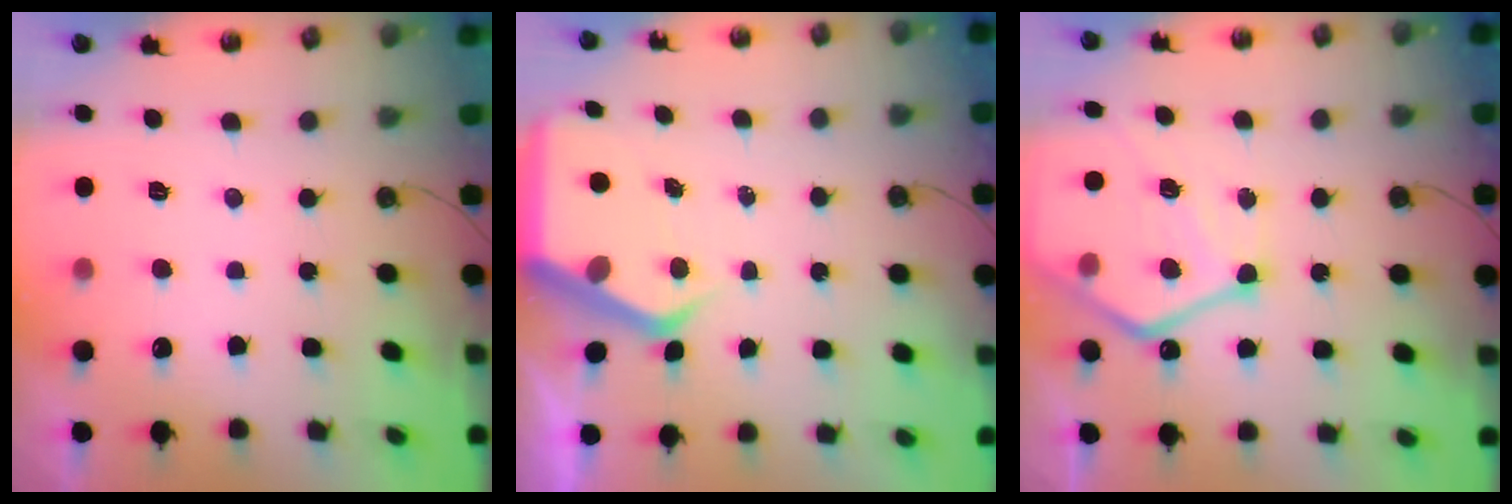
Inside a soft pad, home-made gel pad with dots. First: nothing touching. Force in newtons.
{"total": 5.2, "press": 5.2, "slide": 0.3}
{"total": 14.6, "press": 14.6, "slide": 0.6}